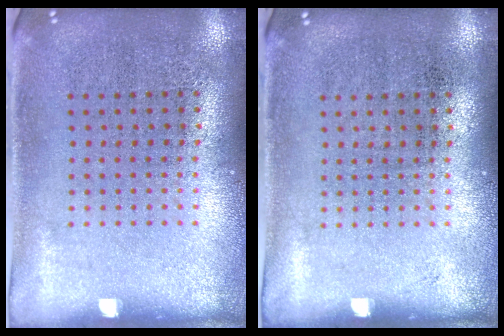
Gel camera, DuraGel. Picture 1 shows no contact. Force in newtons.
{"total": 0.0}